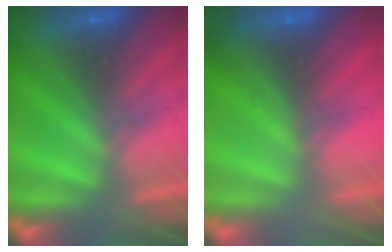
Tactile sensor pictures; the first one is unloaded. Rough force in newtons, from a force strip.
{"total": 3.0}